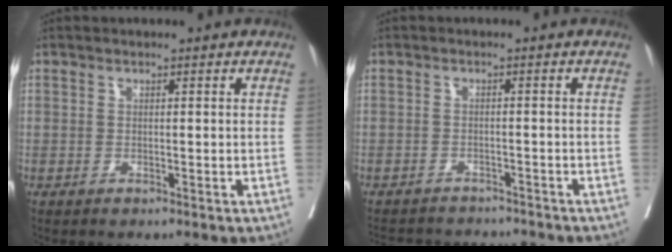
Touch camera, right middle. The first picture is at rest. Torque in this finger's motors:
{"motor_torque": [0.03, -0.07, 0.01, 0.00]}